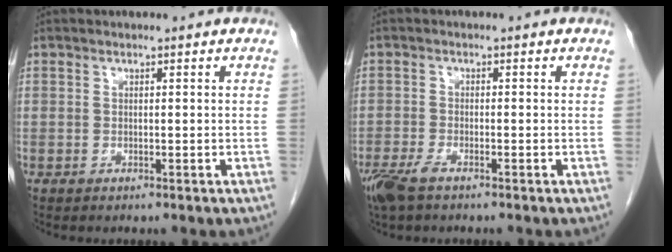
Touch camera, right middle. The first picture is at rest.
{"total": 4.2, "force": [-2.9, 1.1, 2.8], "torque": [-0.062, -0.009, -0.056]}